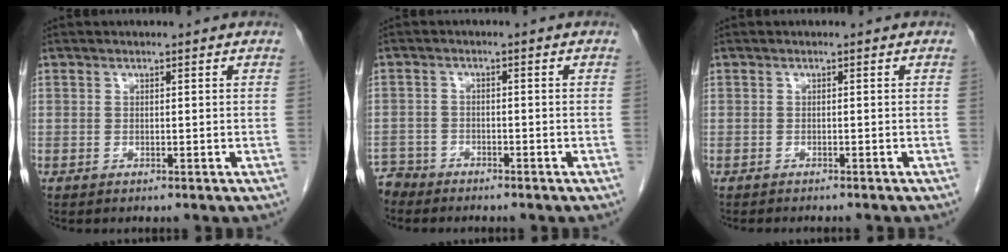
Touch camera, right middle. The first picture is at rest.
{"total": 3.7, "force": [-3.4, 1.3, -0.7], "torque": [0.008, -0.002, -0.067]}
{"total": 4.2, "force": [-3.7, 0.7, 1.8], "torque": [-0.022, -0.006, -0.044]}